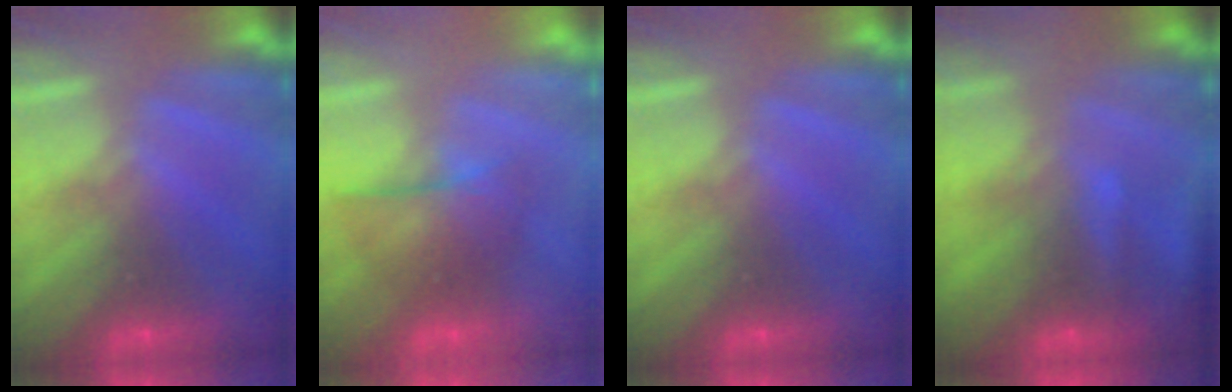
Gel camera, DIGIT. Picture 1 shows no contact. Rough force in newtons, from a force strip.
{"total": 2.2}
{"total": 0.0}
{"total": 5.9}